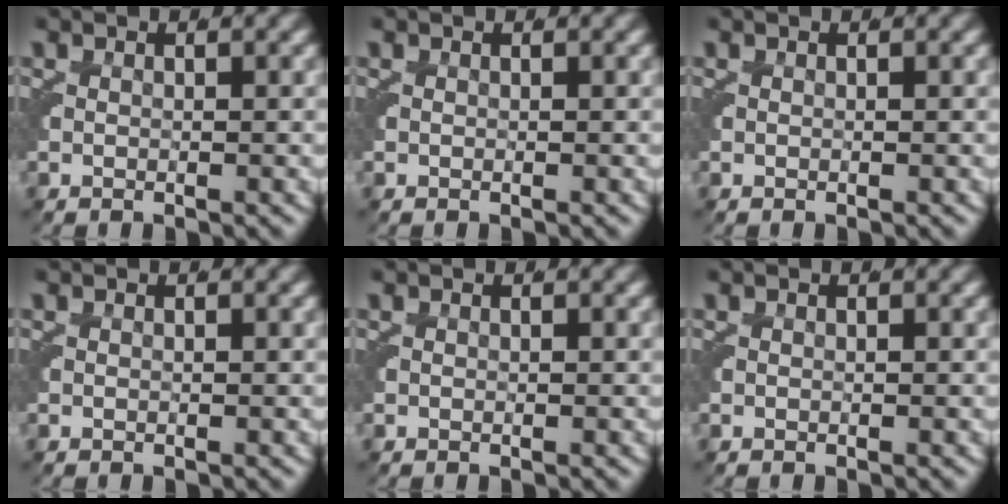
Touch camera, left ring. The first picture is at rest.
{"total": 0.0}
{"total": 0.0}
{"total": 0.0}
{"total": 0.0}
{"total": 0.0}